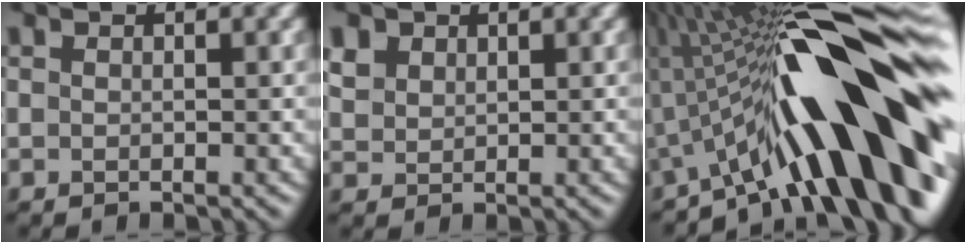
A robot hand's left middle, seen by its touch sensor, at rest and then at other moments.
{"total": 1.8, "force": [1.2, 1.4, 0.2], "torque": [-0.009, 0.010, 0.029]}
{"total": 16.3, "force": [-3.0, 4.4, 15.4], "torque": [-0.181, 0.047, -0.065]}